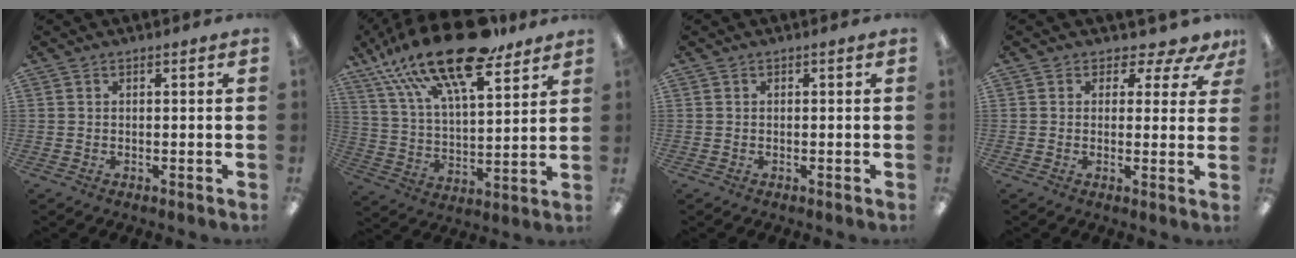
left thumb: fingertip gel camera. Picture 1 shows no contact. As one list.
[{"total": 22.5, "force": [16.1, 7.6, 13.8], "torque": [-0.243, -0.090, 0.277]}, {"total": 0.0}, {"total": 4.0, "force": [2.6, 2.5, 1.7], "torque": [-0.021, -0.018, 0.042]}]